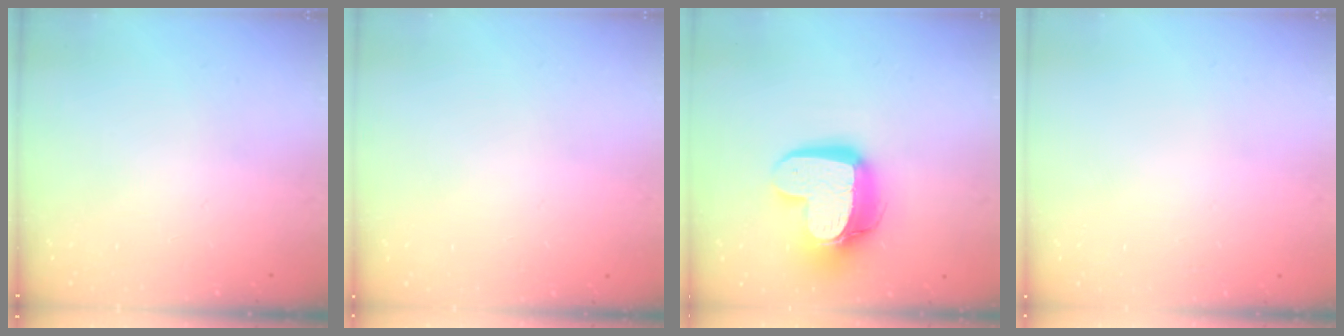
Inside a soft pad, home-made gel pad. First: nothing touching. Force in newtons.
{"total": 0.0}
{"total": 15.3, "press": 15.3, "slide": 1.4}
{"total": 0.0}